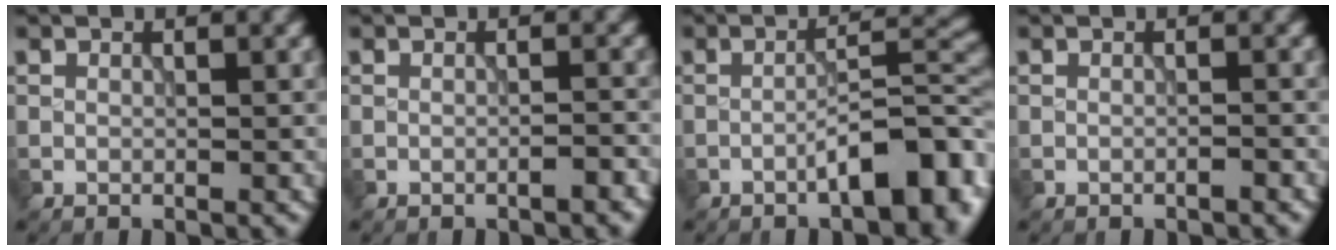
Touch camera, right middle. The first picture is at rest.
{"total": 1.3, "force": [-0.8, 0.2, 1.0], "torque": [-0.011, 0.004, -0.016]}
{"total": 7.6, "force": [-3.5, 2.2, 6.4], "torque": [-0.089, 0.013, -0.053]}
{"total": 0.6, "force": [-0.5, 0.0, 0.4], "torque": [-0.005, 0.003, -0.010]}